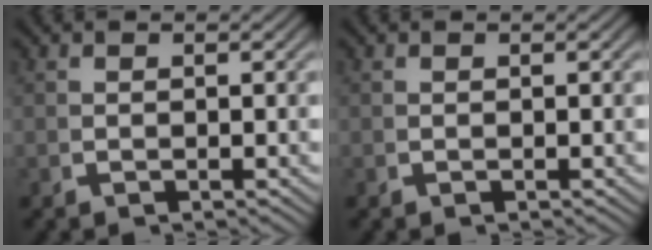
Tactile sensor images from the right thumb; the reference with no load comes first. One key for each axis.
{"total": 0.0}